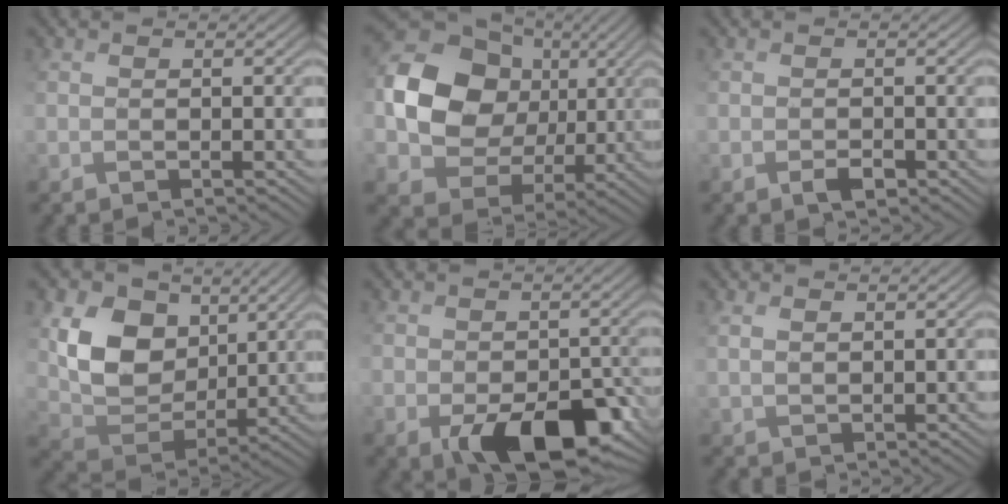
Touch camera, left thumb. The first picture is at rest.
{"total": 16.5, "force": [3.6, 13.6, 8.6], "torque": [-0.225, 0.025, 0.076]}
{"total": 0.9, "force": [-0.4, 0.5, 0.6], "torque": [-0.008, 0.004, -0.005]}
{"total": 10.9, "force": [4.6, 8.1, 5.8], "torque": [-0.136, 0.000, 0.085]}
{"total": 10.1, "force": [-4.3, 6.1, 6.7], "torque": [-0.111, -0.033, -0.045]}
{"total": 1.8, "force": [1.8, 0.1, -0.3], "torque": [0.000, 0.005, 0.039]}